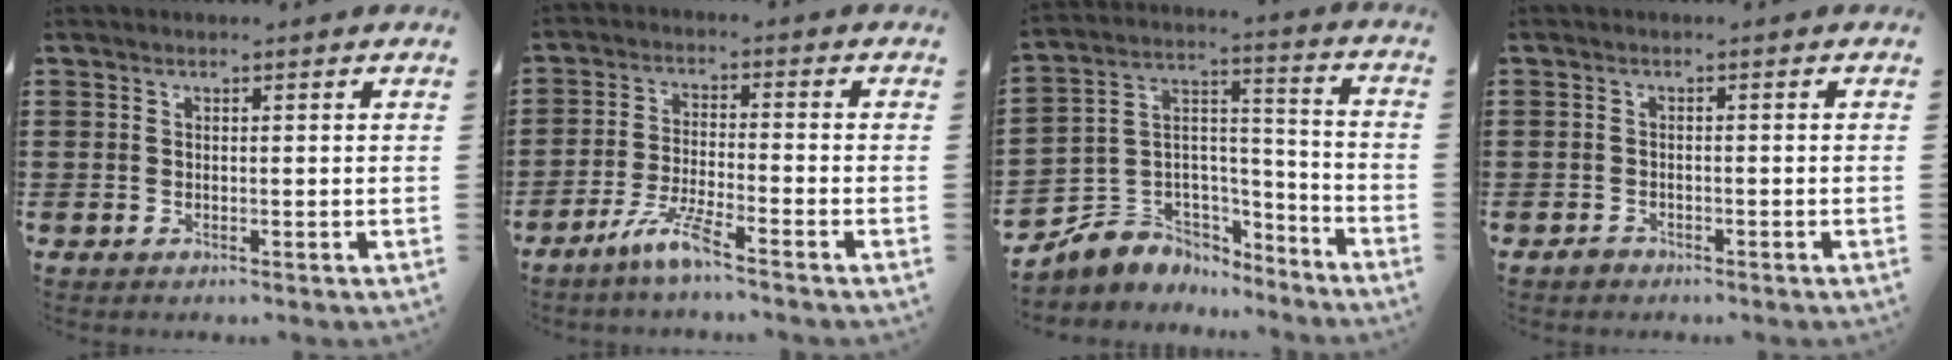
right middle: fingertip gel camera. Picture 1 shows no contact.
{"total": 5.8, "force": [-4.4, 0.5, 3.7], "torque": [-0.087, -0.012, -0.084]}
{"total": 6.2, "force": [-3.9, 4.8, -0.8], "torque": [-0.018, -0.011, -0.077]}
{"total": 1.1, "force": [-0.9, 0.6, 0.0], "torque": [-0.003, -0.001, -0.019]}